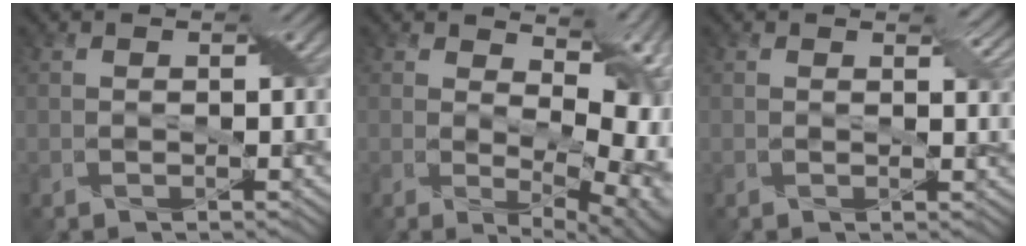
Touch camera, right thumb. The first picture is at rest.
{"total": 12.8, "force": [2.5, 6.4, 10.8], "torque": [-0.152, -0.013, 0.072]}
{"total": 2.0, "force": [1.0, 0.9, 1.5], "torque": [-0.025, -0.003, 0.017]}